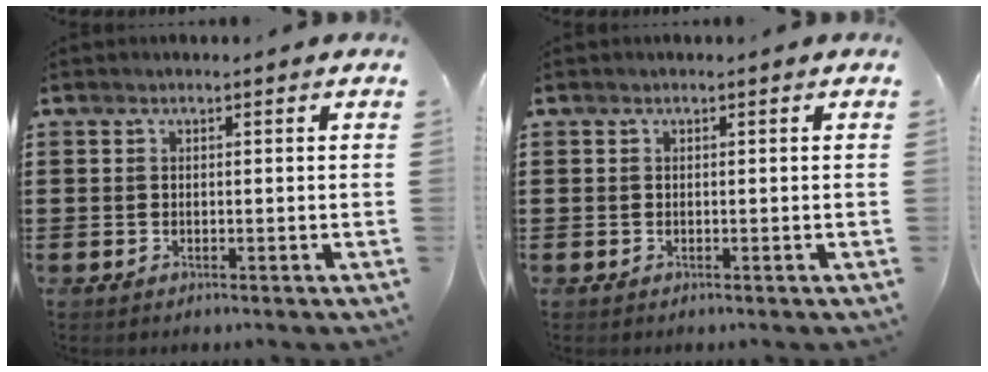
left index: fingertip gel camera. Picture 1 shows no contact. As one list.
[{"total": 0.0}]